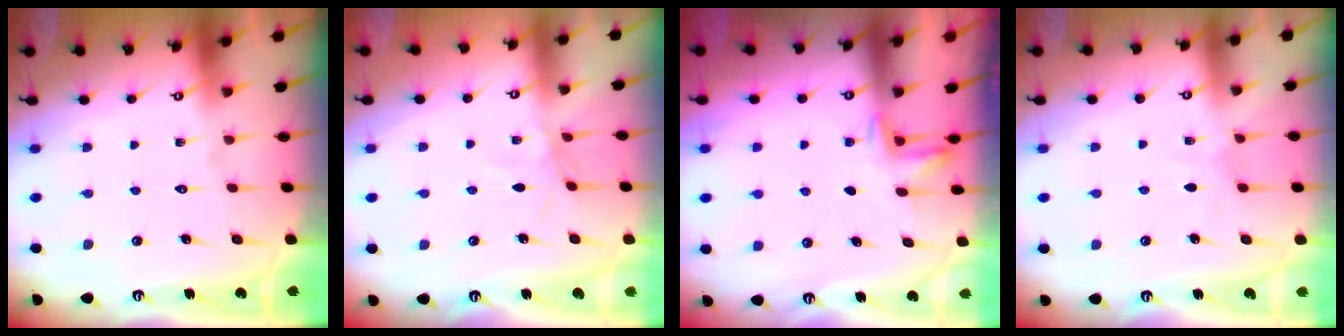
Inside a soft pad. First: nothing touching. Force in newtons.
{"total": 2.5, "press": 2.4, "slide": 0.5}
{"total": 2.2, "press": 2.1, "slide": 0.4}
{"total": 3.5, "press": 3.4, "slide": 0.5}